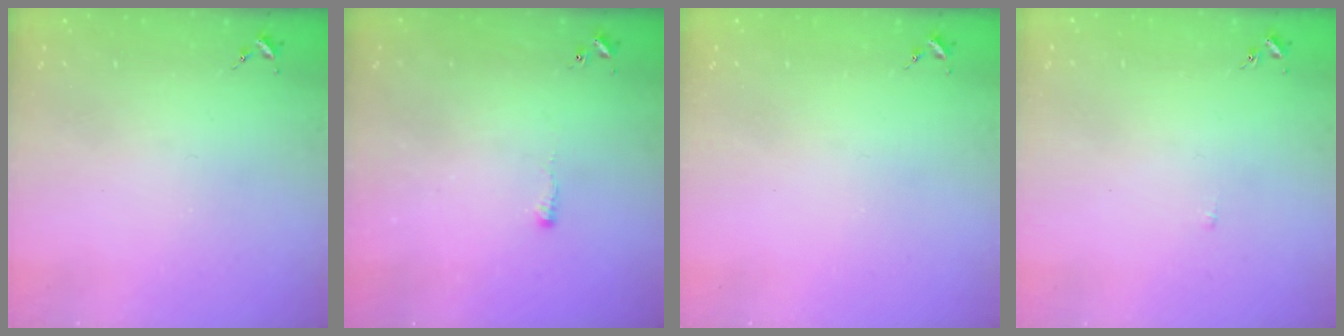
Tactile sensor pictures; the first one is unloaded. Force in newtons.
{"total": 2.1, "press": 2.1, "slide": 0.5}
{"total": 0.0}
{"total": 2.6, "press": 2.6, "slide": 0.3}